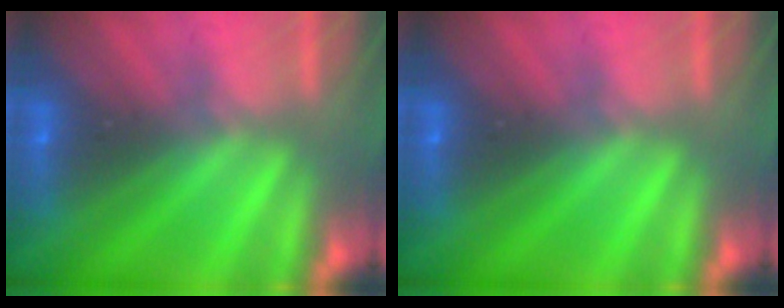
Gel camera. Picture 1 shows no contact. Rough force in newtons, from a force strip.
{"total": 0.0}